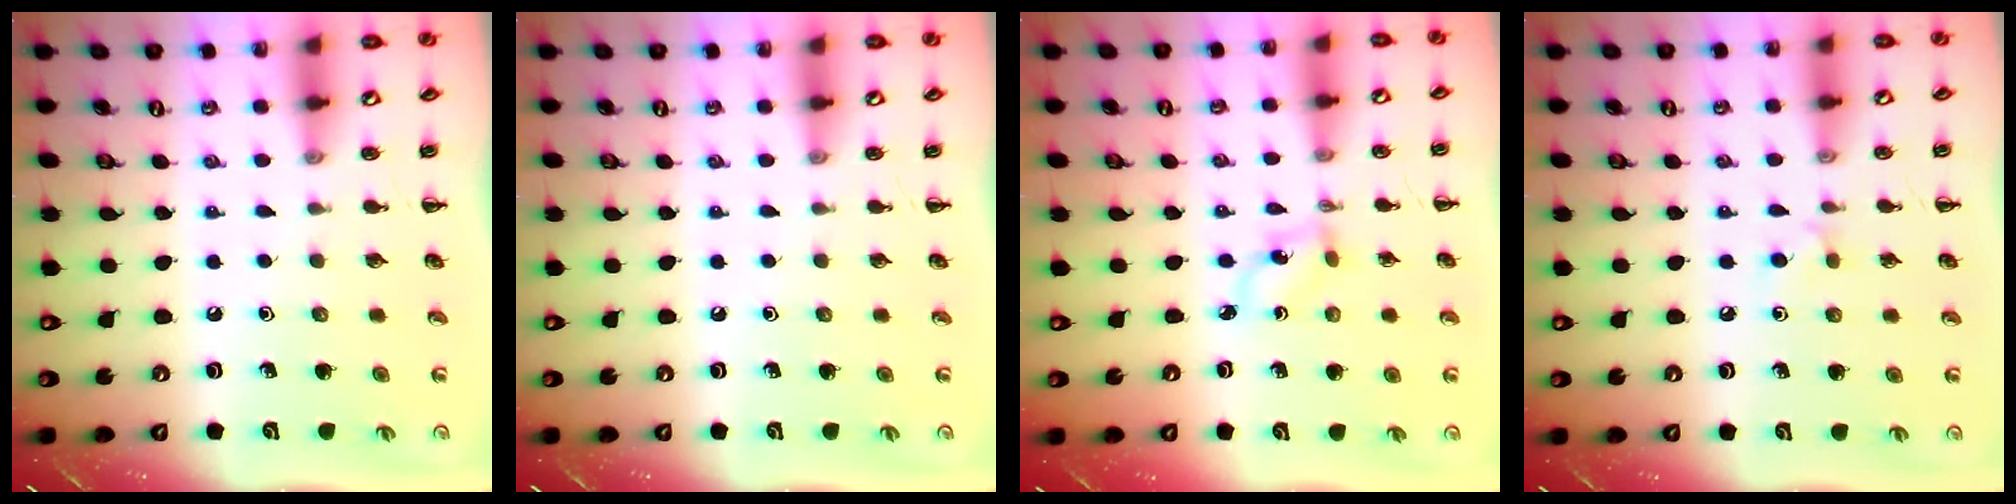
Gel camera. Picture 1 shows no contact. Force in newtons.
{"total": 0.0}
{"total": 1.5, "press": 1.4, "slide": 0.4}
{"total": 4.2, "press": 4.0, "slide": 1.3}